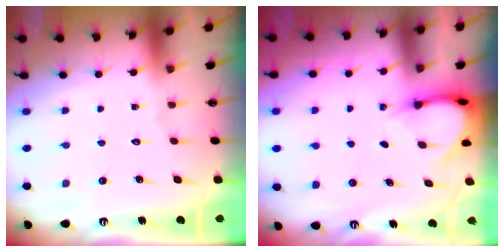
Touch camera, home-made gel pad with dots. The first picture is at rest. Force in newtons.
{"total": 3.8, "press": 3.8, "slide": 0.3}